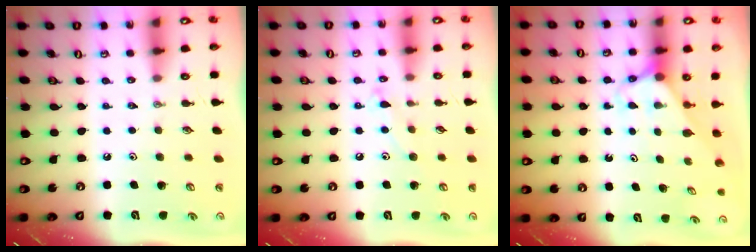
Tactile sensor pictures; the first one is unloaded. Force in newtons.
{"total": 6.8, "press": 6.8, "slide": 0.4}
{"total": 2.6, "press": 2.6, "slide": 0.2}